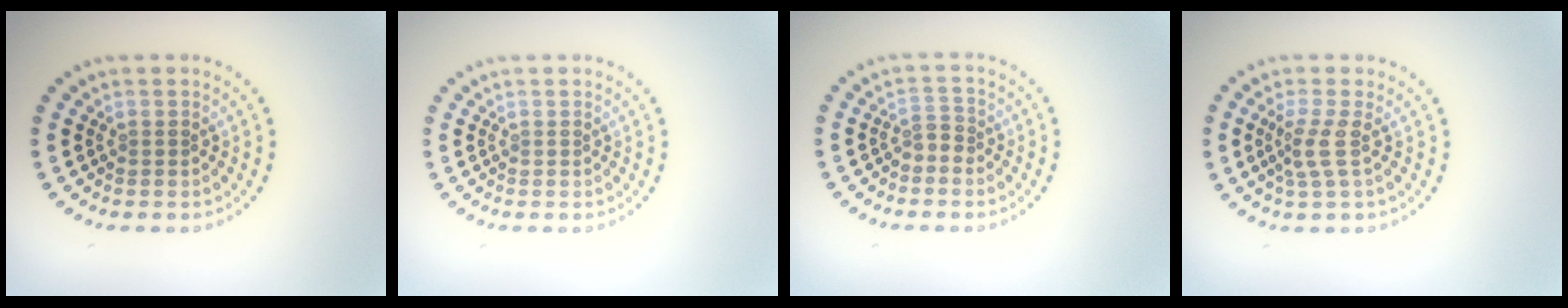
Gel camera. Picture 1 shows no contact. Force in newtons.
{"total": 0.0}
{"total": 1.3, "press": 0.9, "slide": 0.8}
{"total": 2.3, "press": 1.7, "slide": 1.5}